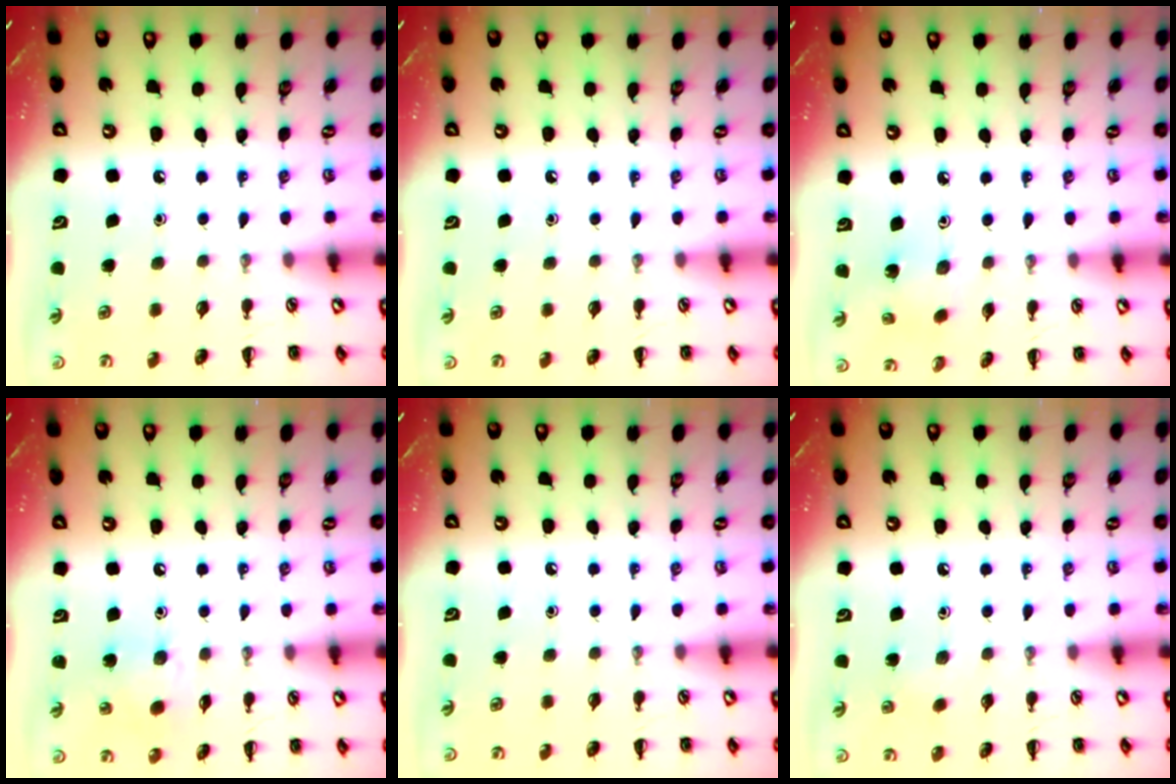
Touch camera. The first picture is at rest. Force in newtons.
{"total": 0.0}
{"total": 1.6, "press": 1.4, "slide": 0.6}
{"total": 8.2, "press": 8.0, "slide": 1.6}
{"total": 0.0}
{"total": 5.5, "press": 5.2, "slide": 1.6}